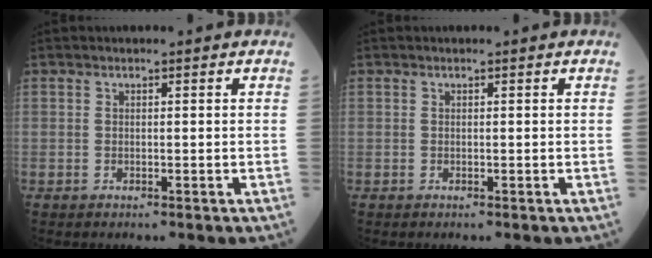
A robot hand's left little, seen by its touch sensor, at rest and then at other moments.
{"total": 0.0}